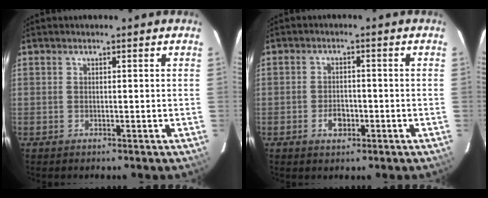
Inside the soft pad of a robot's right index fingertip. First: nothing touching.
{"total": 3.6, "force": [-1.5, 2.4, 2.2], "torque": [-0.041, 0.002, -0.024]}